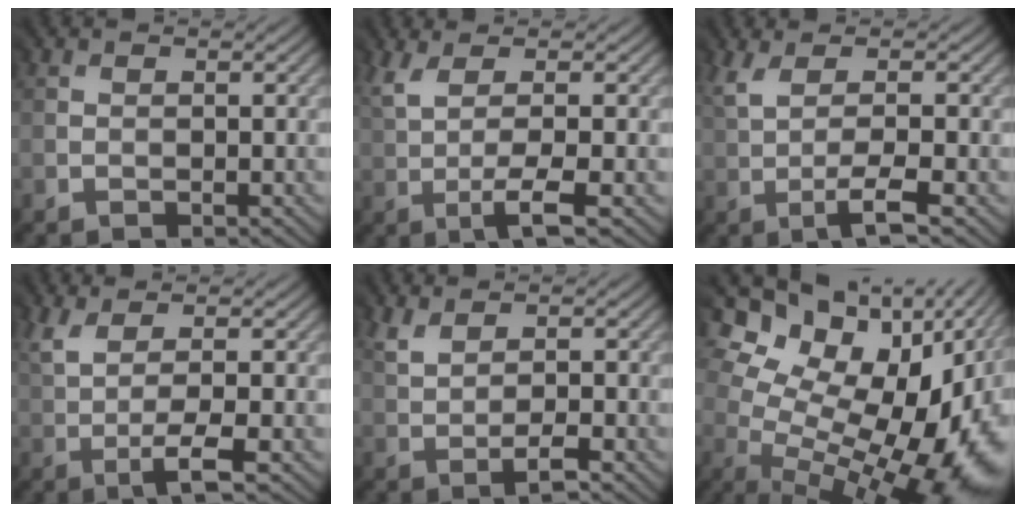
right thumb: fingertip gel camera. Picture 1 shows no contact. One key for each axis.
{"total": 5.1, "fx": 0.5, "fy": 0.9, "fz": 5.0, "tx": -0.110, "ty": 0.009, "tz": 0.007}
{"total": 4.4, "fx": 0.1, "fy": 0.6, "fz": 4.3, "tx": -0.094, "ty": 0.009, "tz": -0.001}
{"total": 4.7, "fx": 0.7, "fy": 0.8, "fz": 4.6, "tx": -0.103, "ty": 0.006, "tz": 0.012}
{"total": 2.7, "fx": 0.8, "fy": 0.5, "fz": 2.6, "tx": -0.058, "ty": 0.001, "tz": 0.015}
{"total": 17.9, "fx": 0.4, "fy": 9.8, "fz": 15.0, "tx": -0.193, "ty": -0.005, "tz": 0.040}